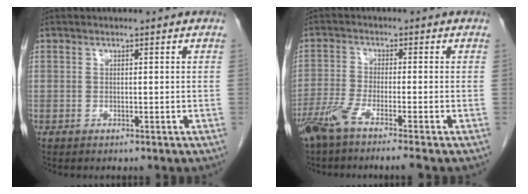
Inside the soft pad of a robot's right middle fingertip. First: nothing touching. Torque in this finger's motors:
{"motor_torque": [1.11, -0.84, 0.41, 0.11]}